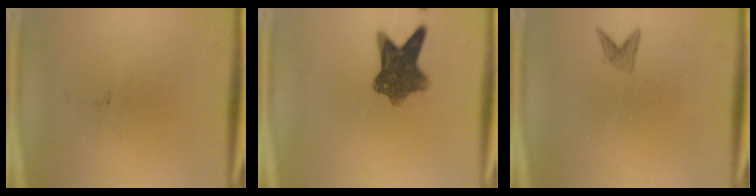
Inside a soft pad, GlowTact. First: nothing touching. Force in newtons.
{"total": 8.1}
{"total": 1.1}